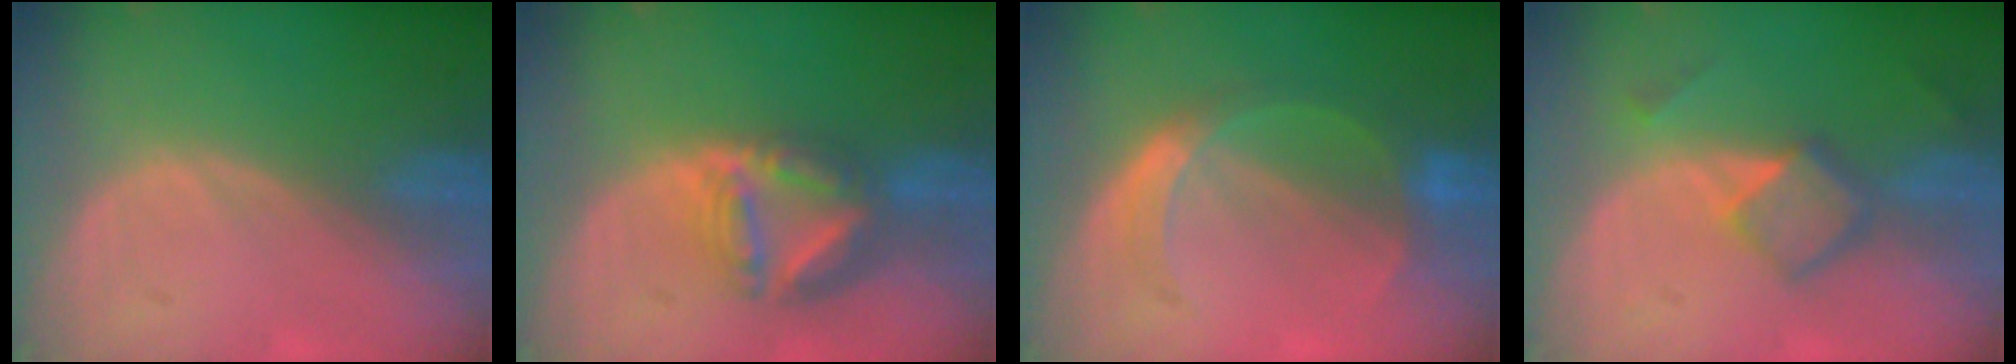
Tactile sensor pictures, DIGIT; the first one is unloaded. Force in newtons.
{"total": 8.2, "press": 7.0, "slide": 4.2}
{"total": 5.7, "press": 5.4, "slide": 1.9}
{"total": 5.7, "press": 4.9, "slide": 3.0}